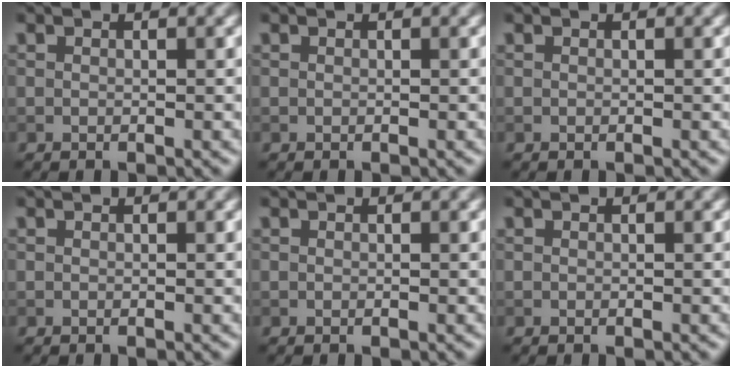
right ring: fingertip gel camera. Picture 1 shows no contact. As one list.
[{"total": 0.0}, {"total": 0.0}, {"total": 0.0}, {"total": 0.0}, {"total": 0.0}]